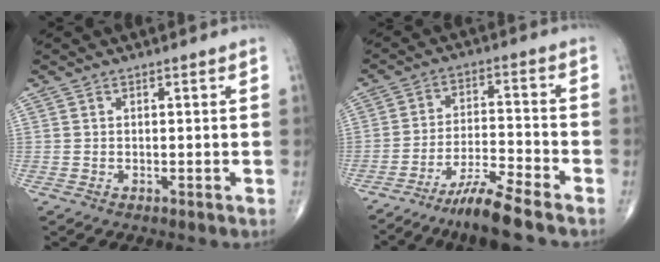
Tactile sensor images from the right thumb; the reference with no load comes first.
{"total": 8.8, "force": [-7.0, 0.1, 5.2], "torque": [-0.104, 0.040, -0.129]}